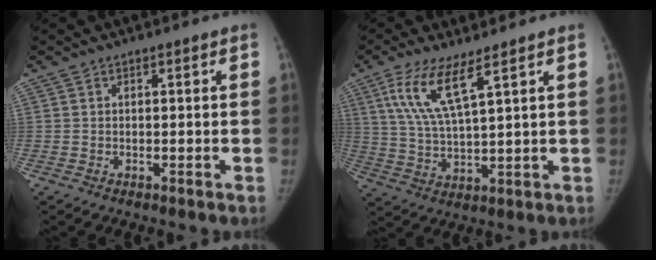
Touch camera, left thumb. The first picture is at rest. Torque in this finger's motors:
{"motor_torque": [0.09, 0.50, 0.51, 0.35, 0.36]}